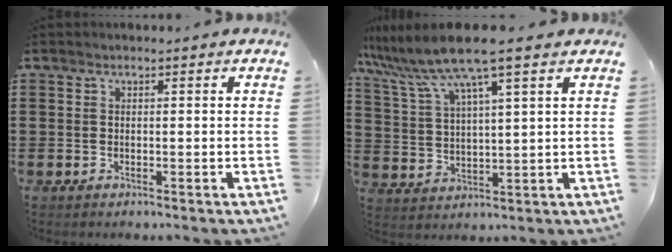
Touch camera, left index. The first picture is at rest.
{"total": 9.7, "force": [7.4, 0.1, 6.3], "torque": [-0.152, -0.034, 0.124]}